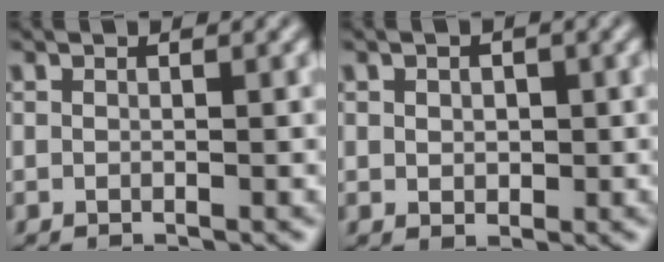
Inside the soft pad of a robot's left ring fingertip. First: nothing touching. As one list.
[{"total": 1.4, "force": [0.2, 1.1, 0.8], "torque": [-0.012, 0.001, 0.003]}]